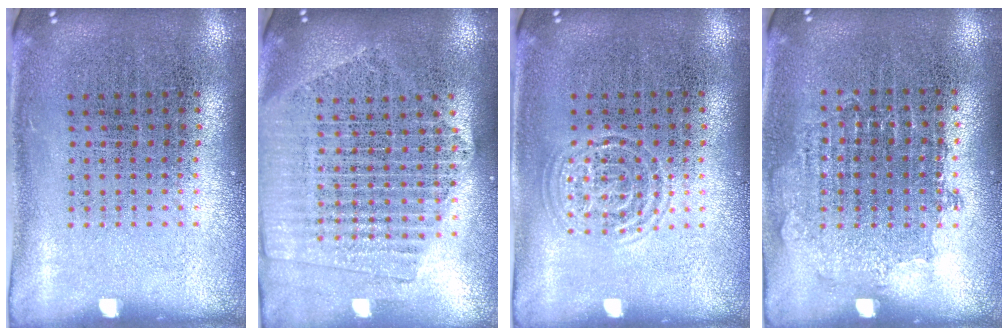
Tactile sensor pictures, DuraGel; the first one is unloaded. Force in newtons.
{"total": 2.1, "press": 1.9, "slide": 0.9}
{"total": 1.5, "press": 1.5, "slide": 0.1}
{"total": 0.8, "press": 0.8, "slide": 0.3}